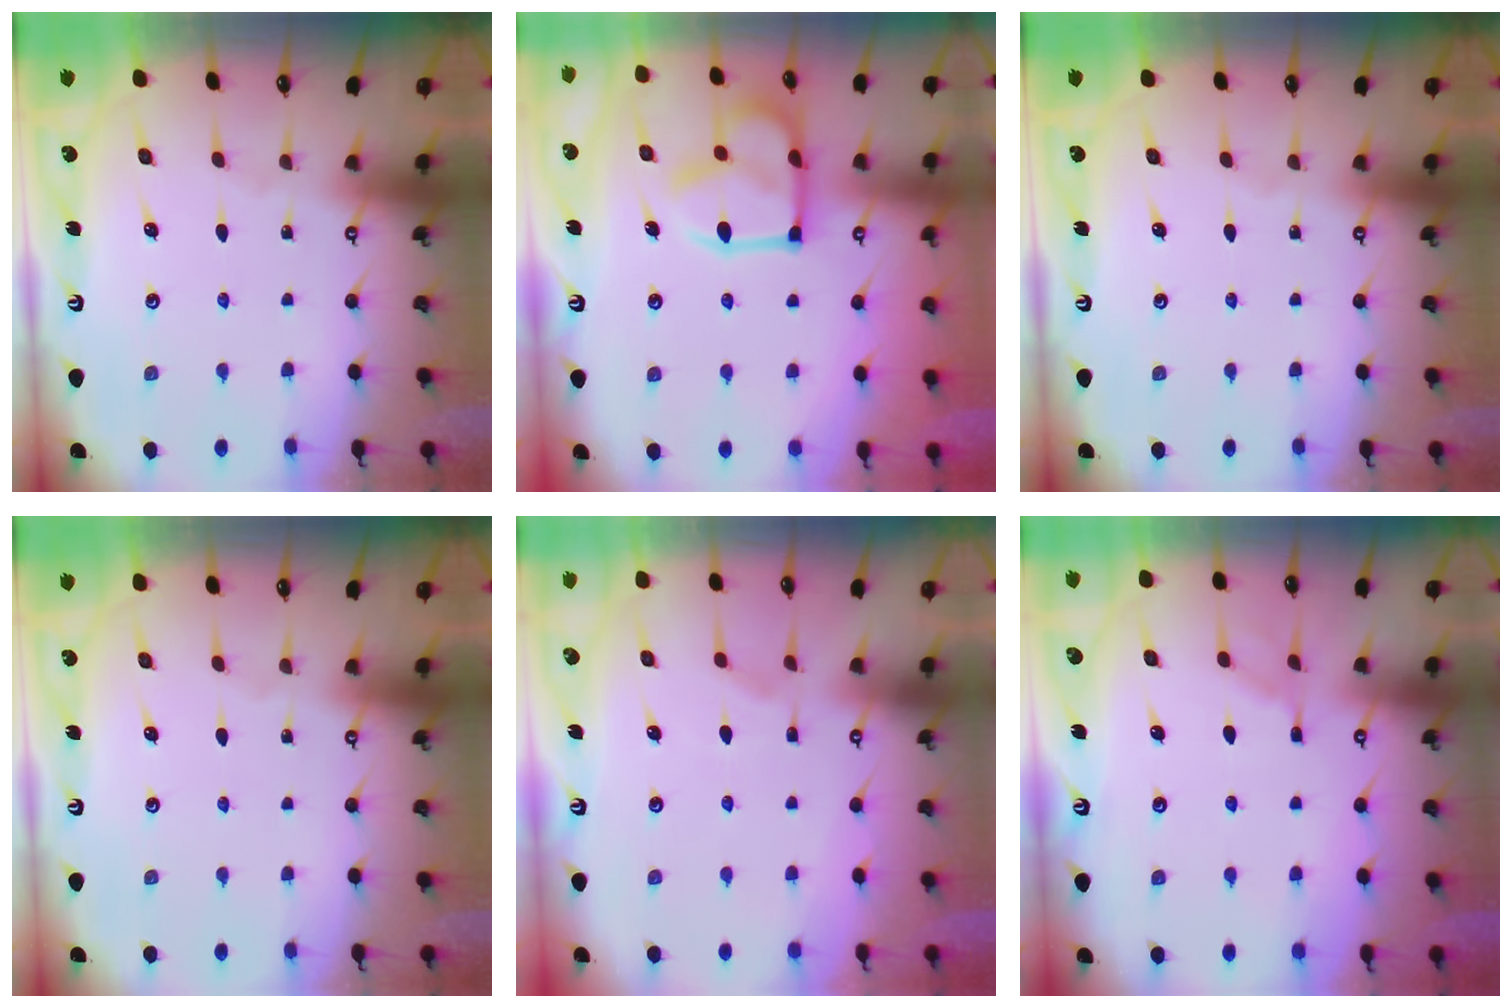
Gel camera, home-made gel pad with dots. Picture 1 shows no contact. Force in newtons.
{"total": 12.8, "press": 12.8, "slide": 1.3}
{"total": 0.0}
{"total": 0.0}
{"total": 7.5, "press": 7.4, "slide": 1.5}
{"total": 5.8, "press": 5.8, "slide": 0.8}